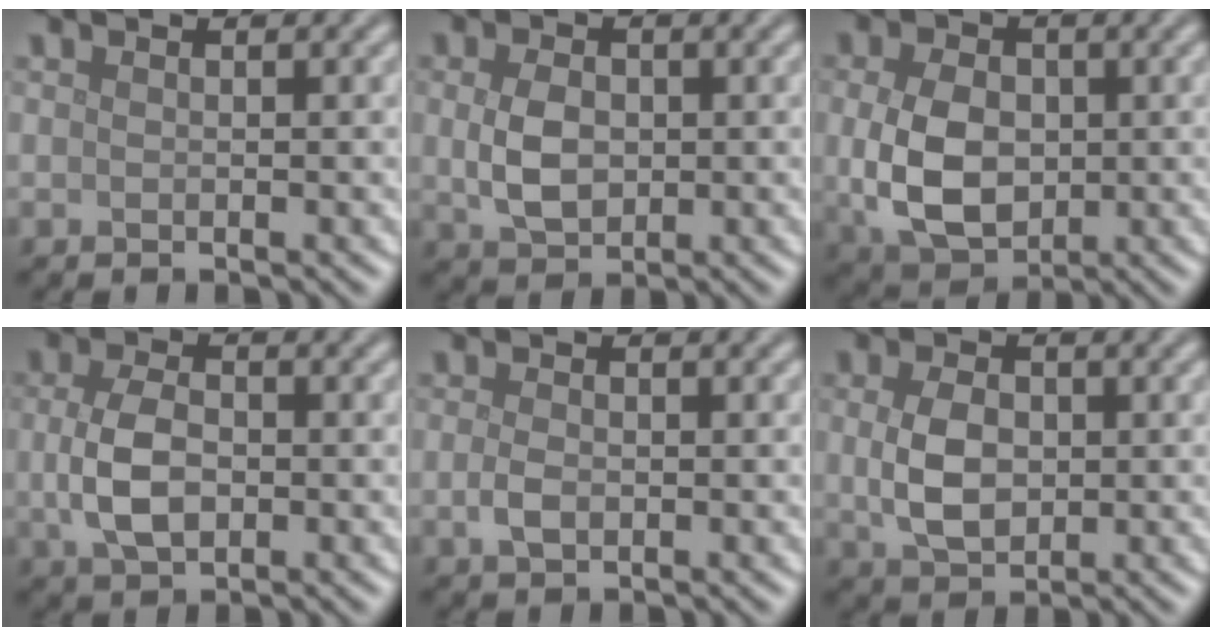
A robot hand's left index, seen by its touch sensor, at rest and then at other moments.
{"total": 3.7, "force": [0.1, 2.6, 2.6], "torque": [-0.056, -0.001, 0.000]}
{"total": 6.6, "force": [-0.3, 4.6, 4.7], "torque": [-0.100, -0.004, -0.005]}
{"total": 4.3, "force": [-0.3, 2.7, 3.4], "torque": [-0.075, -0.002, -0.005]}
{"total": 1.7, "force": [-0.3, 1.1, 1.3], "torque": [-0.030, 0.000, -0.006]}
{"total": 4.2, "force": [0.1, 2.8, 3.1], "torque": [-0.066, 0.000, 0.002]}